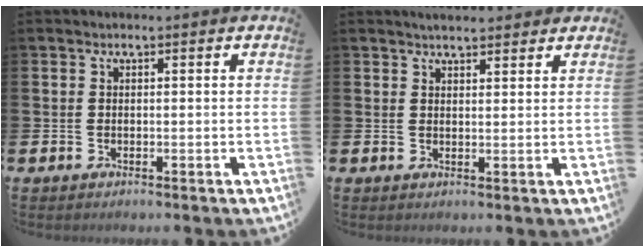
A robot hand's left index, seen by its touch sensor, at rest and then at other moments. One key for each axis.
{"total": 2.7, "fx": 2.6, "fy": 0.6, "fz": 0.3, "tx": -0.002, "ty": -0.008, "tz": 0.046}